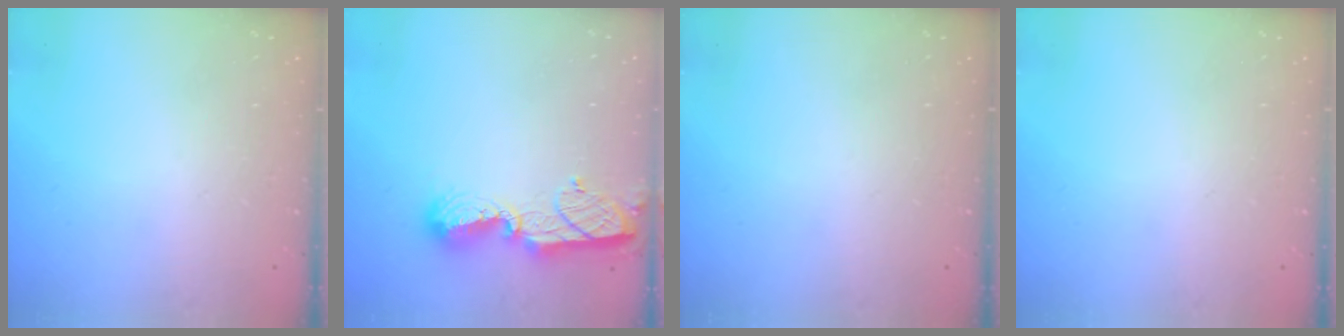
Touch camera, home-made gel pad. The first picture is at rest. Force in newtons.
{"total": 10.0, "press": 10.0, "slide": 0.9}
{"total": 0.0}
{"total": 0.0}